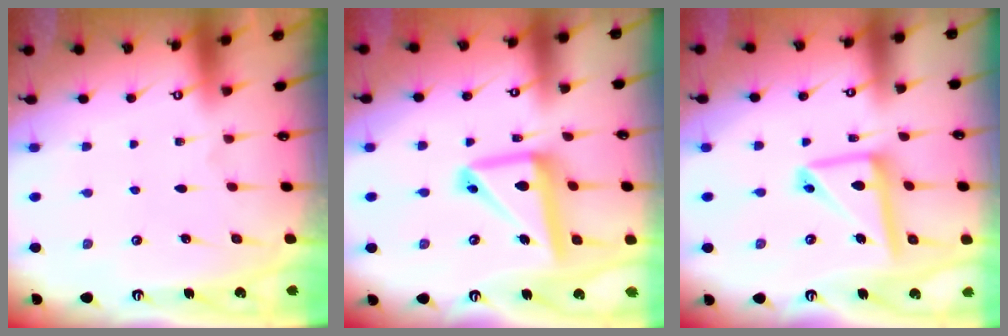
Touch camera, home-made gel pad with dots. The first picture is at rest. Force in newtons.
{"total": 14.7, "press": 14.6, "slide": 1.6}
{"total": 13.5, "press": 13.4, "slide": 1.4}